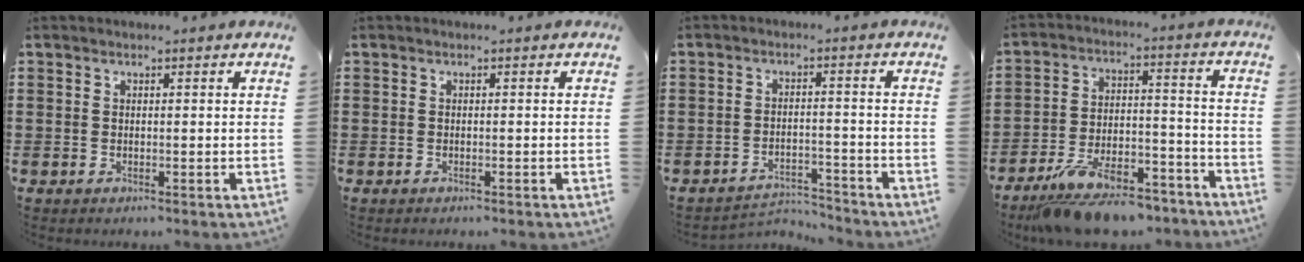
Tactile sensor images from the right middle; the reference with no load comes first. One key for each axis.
{"total": 0.0}
{"total": 3.3, "fx": -3.3, "fy": 0.4, "fz": 0.4, "tx": -0.012, "ty": 0.003, "tz": -0.070}
{"total": 11.2, "fx": -9.7, "fy": 2.9, "fz": 4.7, "tx": -0.082, "ty": 0.033, "tz": -0.186}